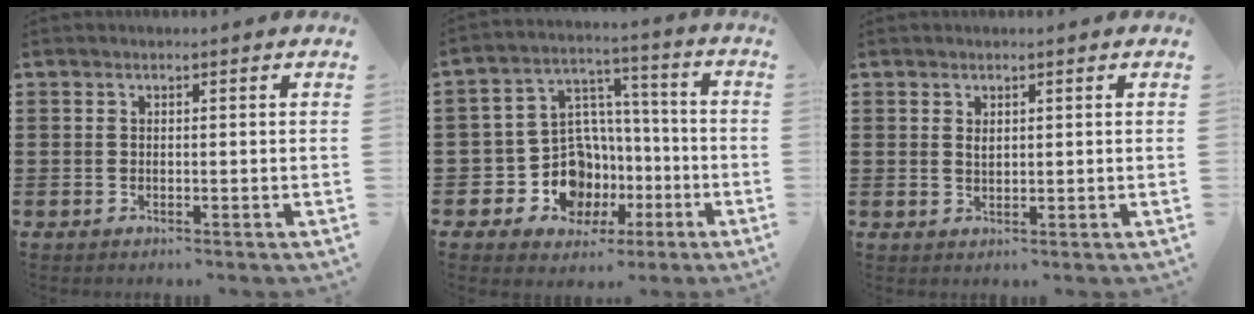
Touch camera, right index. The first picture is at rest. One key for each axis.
{"total": 11.1, "fx": -3.1, "fy": 9.4, "fz": 5.1, "tx": -0.145, "ty": -0.001, "tz": -0.043}
{"total": 1.3, "fx": 0.6, "fy": 0.8, "fz": 0.8, "tx": -0.010, "ty": 0.001, "tz": 0.009}